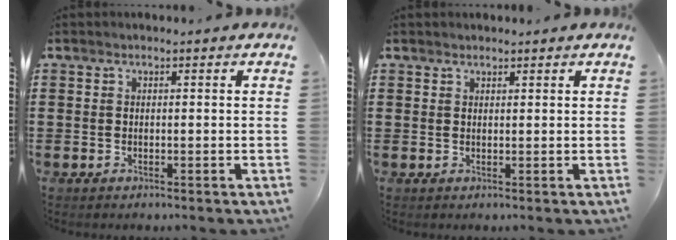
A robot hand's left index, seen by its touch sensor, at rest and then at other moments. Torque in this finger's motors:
{"motor_torque": [2.14, 0.00, -0.32, -0.02]}